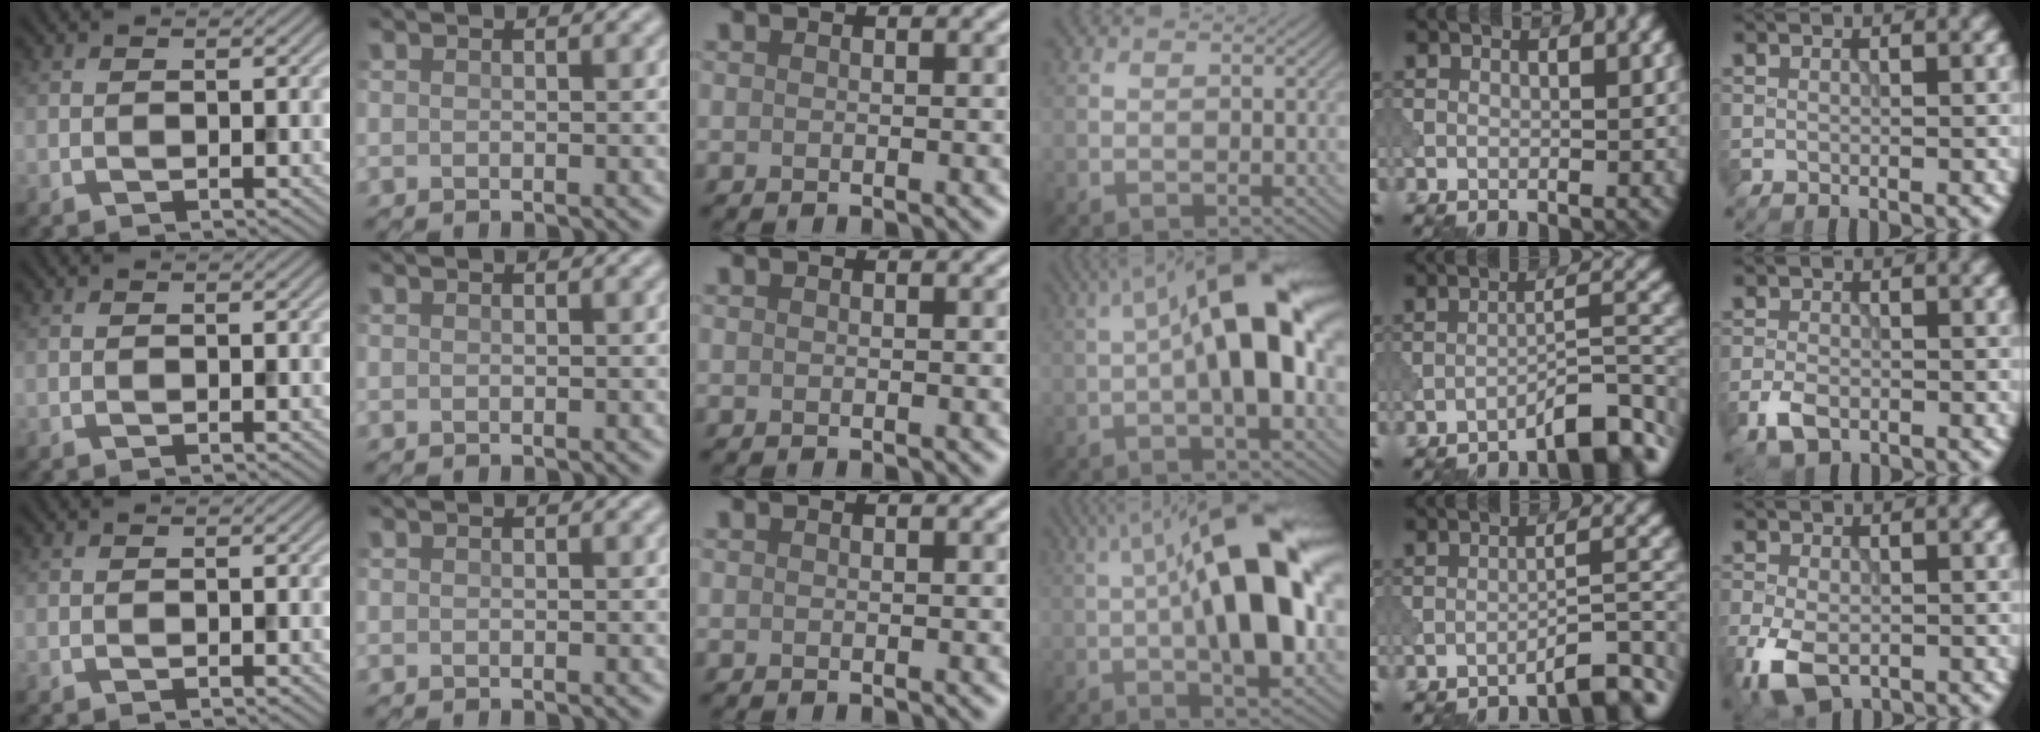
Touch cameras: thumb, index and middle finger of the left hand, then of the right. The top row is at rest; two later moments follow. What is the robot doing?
{"motion": "shake", "object": "bell"}